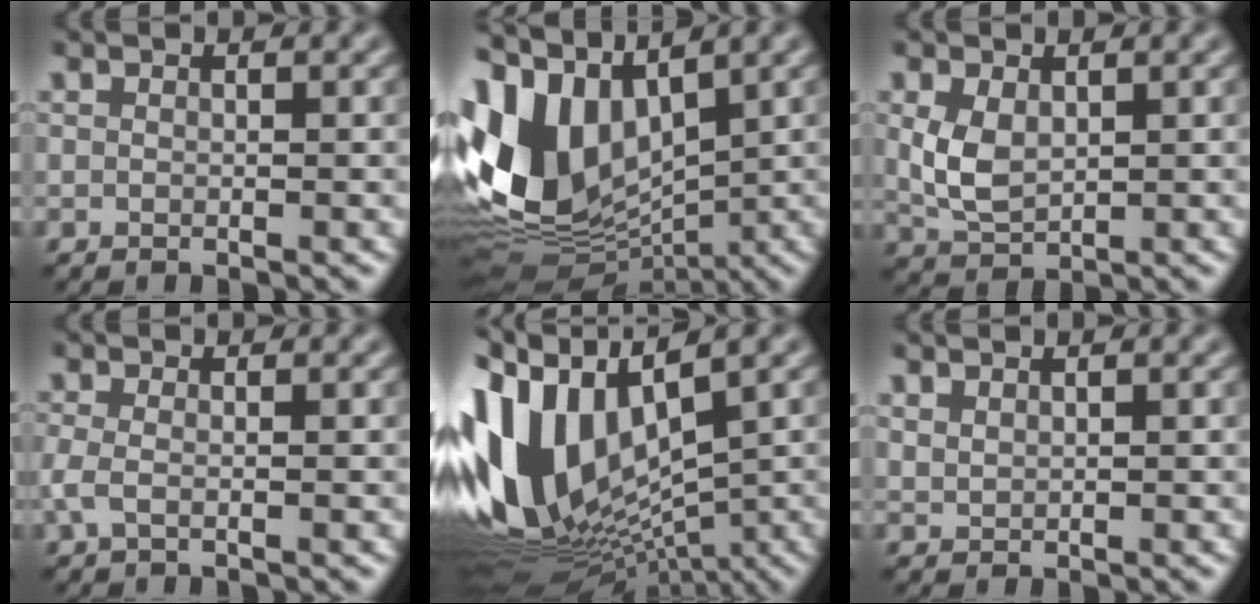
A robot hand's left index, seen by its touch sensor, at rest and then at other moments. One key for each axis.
{"total": 12.4, "fx": 1.5, "fy": 8.5, "fz": 8.9, "tx": -0.215, "ty": 0.004, "tz": 0.027}
{"total": 3.3, "fx": 0.0, "fy": 2.2, "fz": 2.5, "tx": -0.065, "ty": 0.000, "tz": 0.008}
{"total": 1.8, "fx": -0.9, "fy": 0.7, "fz": 1.4, "tx": -0.036, "ty": -0.003, "tz": -0.021}
{"total": 15.3, "fx": 0.5, "fy": 8.5, "fz": 12.8, "tx": -0.277, "ty": 0.015, "tz": 0.018}
{"total": 0.8, "fx": 0.6, "fy": 0.3, "fz": 0.2, "tx": -0.010, "ty": 0.003, "tz": 0.020}